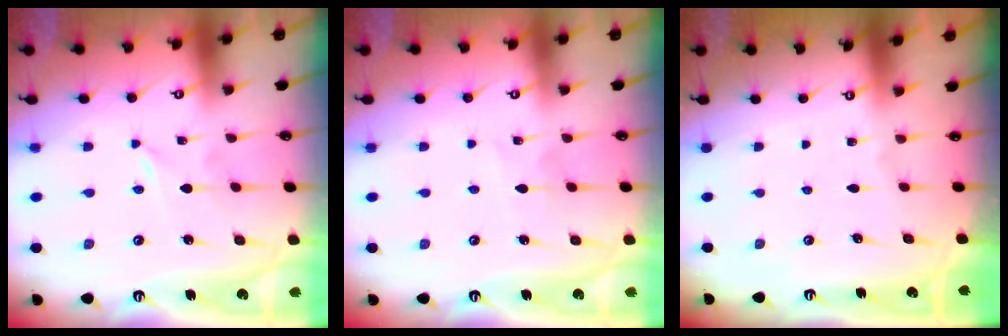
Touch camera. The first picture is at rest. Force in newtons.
{"total": 4.0, "press": 4.0, "slide": 0.3}
{"total": 0.0}